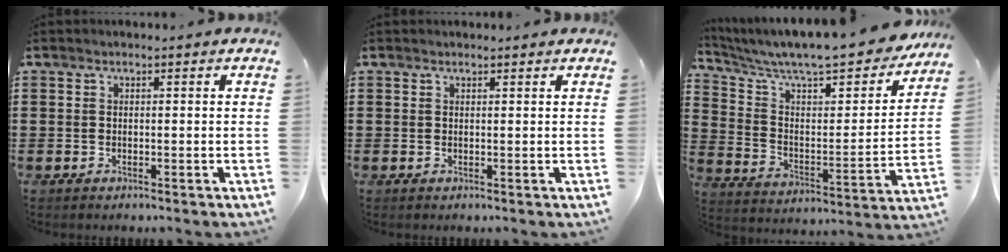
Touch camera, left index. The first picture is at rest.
{"total": 0.6, "force": [0.6, 0.0, 0.2], "torque": [-0.005, -0.002, 0.012]}
{"total": 8.9, "force": [7.9, 1.2, 3.9], "torque": [-0.103, -0.062, 0.128]}